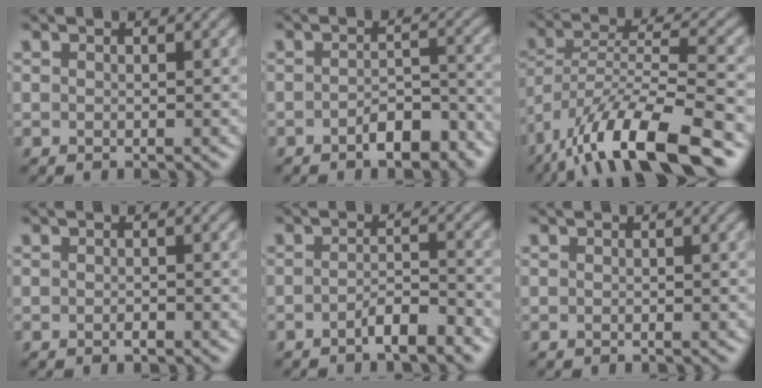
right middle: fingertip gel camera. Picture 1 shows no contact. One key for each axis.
{"total": 4.1, "fx": -2.4, "fy": 1.7, "fz": 2.8, "tx": -0.040, "ty": 0.007, "tz": -0.037}
{"total": 12.3, "fx": -8.4, "fy": 3.3, "fz": 8.4, "tx": -0.151, "ty": -0.001, "tz": -0.157}
{"total": 0.6, "fx": -0.3, "fy": 0.2, "fz": 0.4, "tx": -0.009, "ty": 0.000, "tz": -0.005}
{"total": 3.0, "fx": -1.9, "fy": 0.7, "fz": 2.2, "tx": -0.037, "ty": 0.007, "tz": -0.036}
{"total": 0.0}